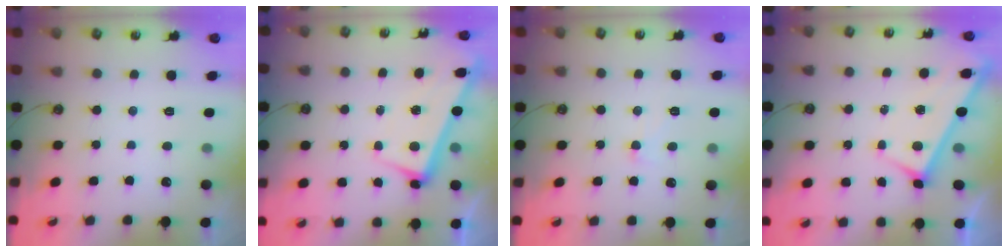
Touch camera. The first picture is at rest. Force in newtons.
{"total": 2.8, "press": 2.7, "slide": 0.7}
{"total": 0.9, "press": 0.8, "slide": 0.4}
{"total": 3.0, "press": 3.0, "slide": 0.2}